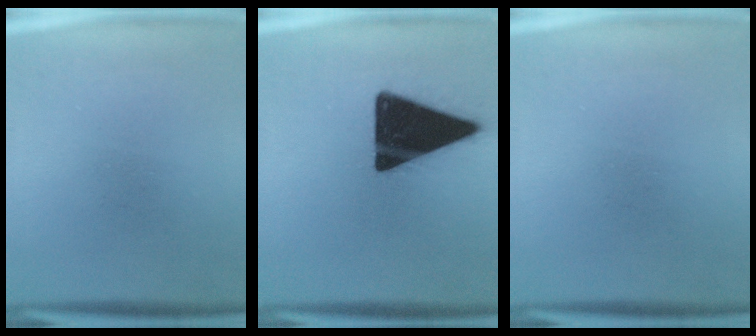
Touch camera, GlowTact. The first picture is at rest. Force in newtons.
{"total": 19.9}
{"total": 0.0}